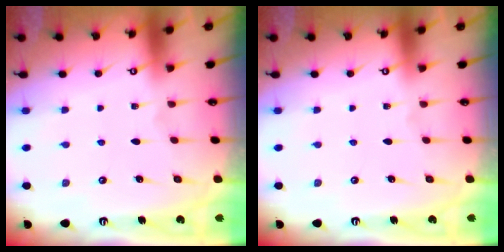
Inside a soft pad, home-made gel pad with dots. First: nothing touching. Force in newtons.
{"total": 0.0}